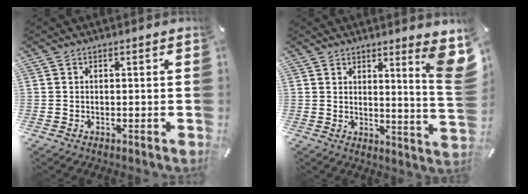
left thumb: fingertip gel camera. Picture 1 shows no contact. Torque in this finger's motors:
{"motor_torque": [0.86, -0.47, 0.32, 0.03, 0.01]}